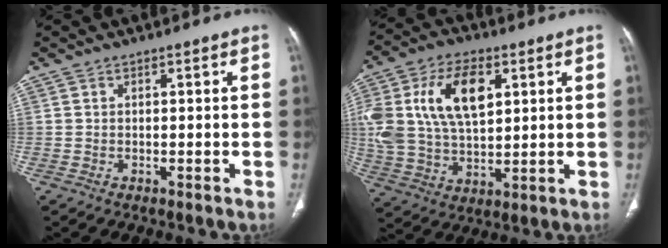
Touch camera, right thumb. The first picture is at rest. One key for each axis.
{"total": 19.0, "fx": 5.4, "fy": 11.0, "fz": 14.5, "tx": -0.282, "ty": -0.006, "tz": 0.102}